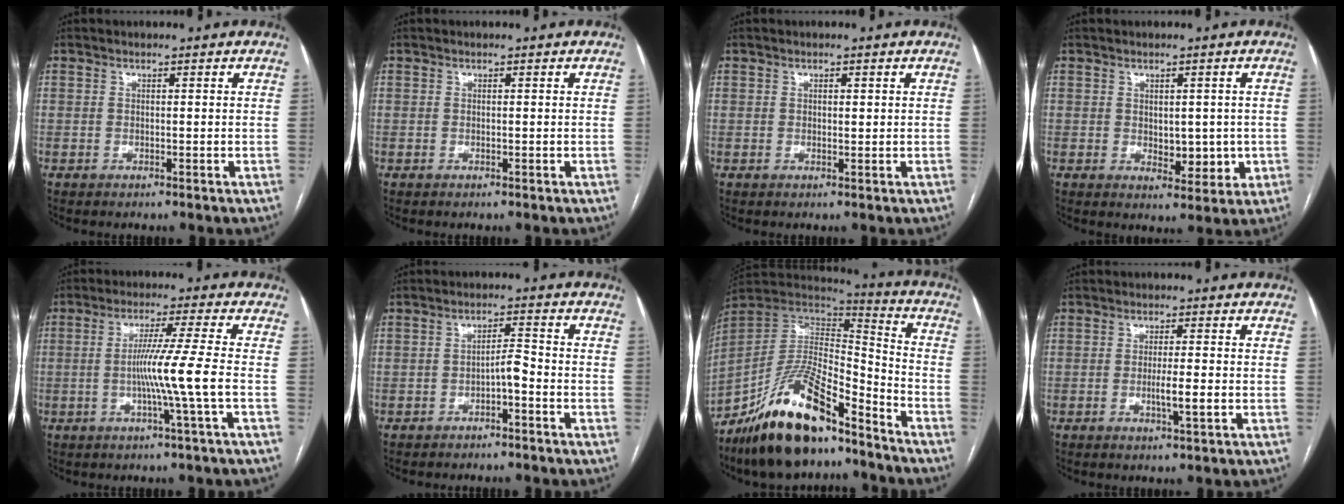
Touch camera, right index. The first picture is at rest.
{"total": 0.0}
{"total": 0.9, "force": [0.4, 0.4, 0.7], "torque": [-0.012, -0.001, 0.006]}
{"total": 5.3, "force": [-0.4, 2.8, 4.4], "torque": [-0.055, -0.002, 0.007]}
{"total": 8.0, "force": [-1.6, -2.1, 7.5], "torque": [-0.137, -0.006, -0.029]}
{"total": 2.9, "force": [-1.5, 0.5, 2.4], "torque": [-0.036, 0.008, -0.024]}
{"total": 19.6, "force": [-14.6, 5.5, 11.9], "torque": [-0.234, 0.004, -0.262]}
{"total": 3.6, "force": [-0.9, 0.0, 3.4], "torque": [-0.060, -0.005, -0.014]}